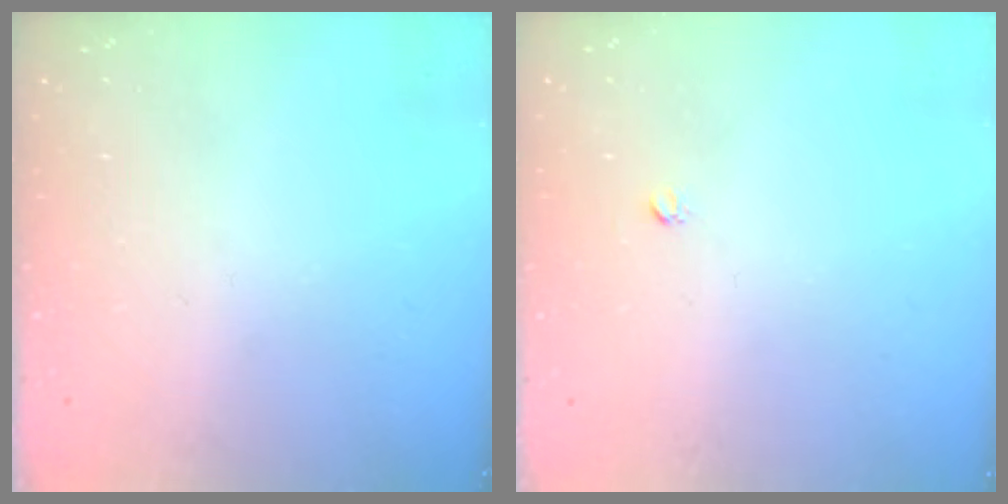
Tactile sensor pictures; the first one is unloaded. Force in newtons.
{"total": 2.5, "press": 2.5, "slide": 0.2}